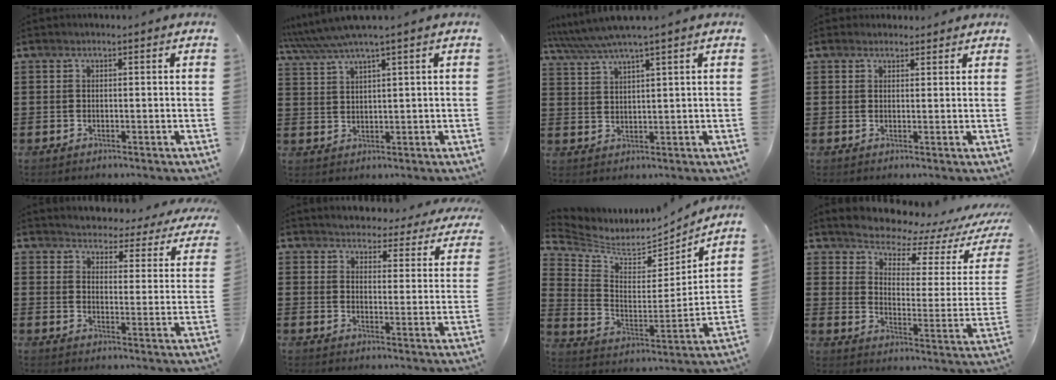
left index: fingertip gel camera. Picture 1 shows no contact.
{"total": 4.1, "force": [3.2, -0.3, 2.6], "torque": [-0.060, -0.008, 0.054]}
{"total": 4.6, "force": [3.8, -0.2, 2.6], "torque": [-0.061, -0.013, 0.065]}
{"total": 1.9, "force": [1.7, 0.7, 0.1], "torque": [-0.006, 0.005, 0.034]}
{"total": 2.9, "force": [2.9, 0.0, -0.3], "torque": [-0.019, -0.031, 0.043]}
{"total": 3.5, "force": [3.5, 0.1, -0.1], "torque": [-0.015, -0.037, 0.055]}
{"total": 5.4, "force": [4.8, 2.0, 1.4], "torque": [-0.061, -0.046, 0.079]}
{"total": 5.2, "force": [5.1, 0.7, 0.6], "torque": [-0.045, -0.049, 0.085]}